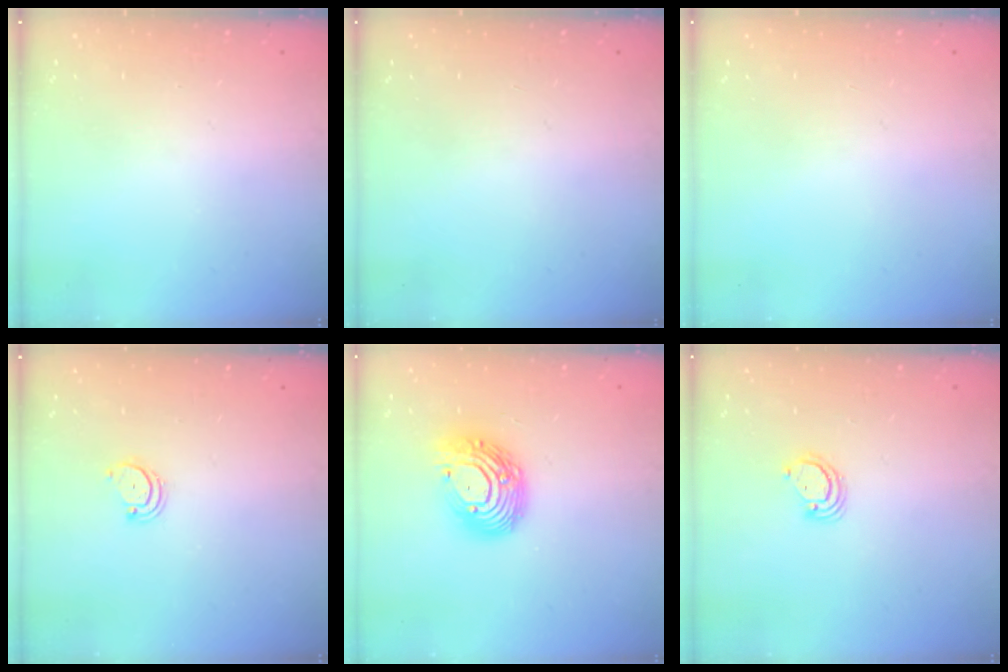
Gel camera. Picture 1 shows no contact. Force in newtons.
{"total": 0.0}
{"total": 0.0}
{"total": 2.2, "press": 2.2, "slide": 0.3}
{"total": 13.7, "press": 13.7, "slide": 0.9}
{"total": 4.0, "press": 4.0, "slide": 0.2}